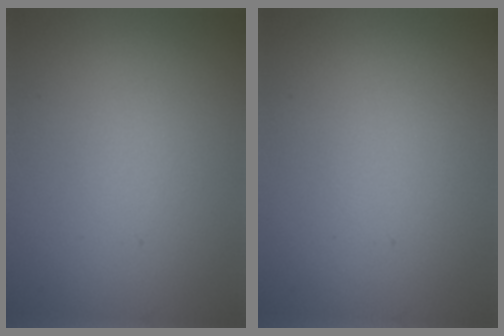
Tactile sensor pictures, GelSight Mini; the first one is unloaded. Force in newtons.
{"total": 0.0}